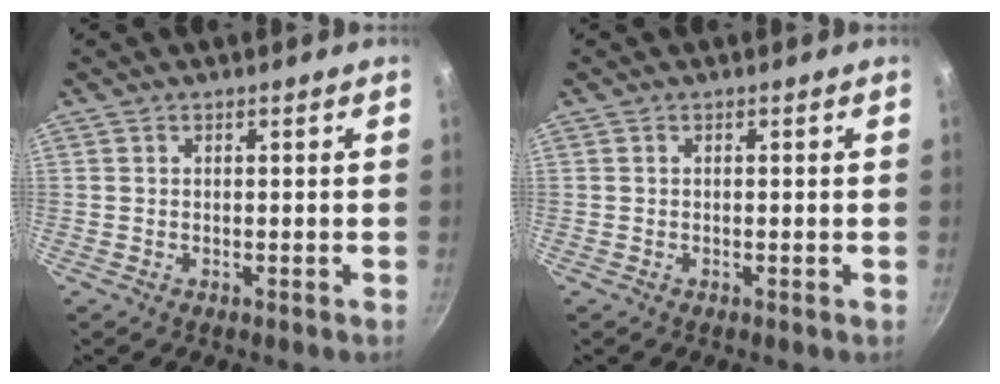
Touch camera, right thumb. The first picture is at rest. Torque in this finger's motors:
{"motor_torque": [-0.29, 0.04, -0.30, 0.10, 0.04]}